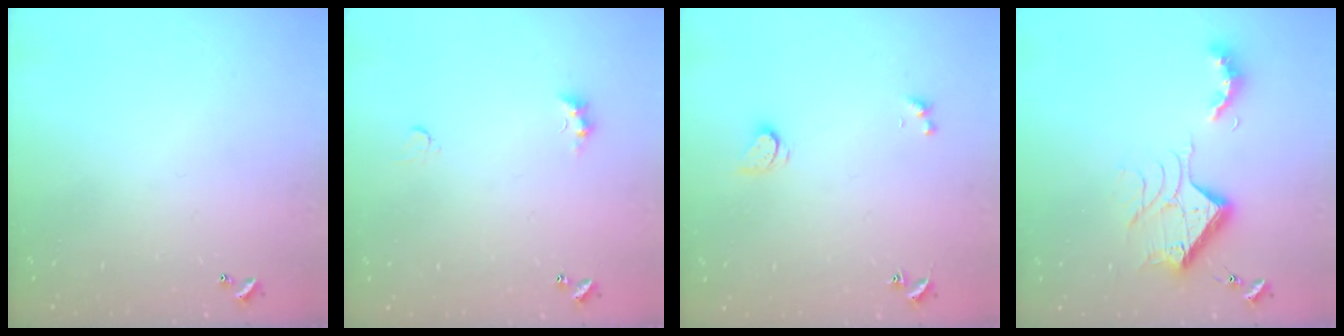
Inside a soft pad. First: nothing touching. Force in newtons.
{"total": 2.8, "press": 2.8, "slide": 0.5}
{"total": 1.4, "press": 1.4, "slide": 0.4}
{"total": 13.7, "press": 13.6, "slide": 1.6}